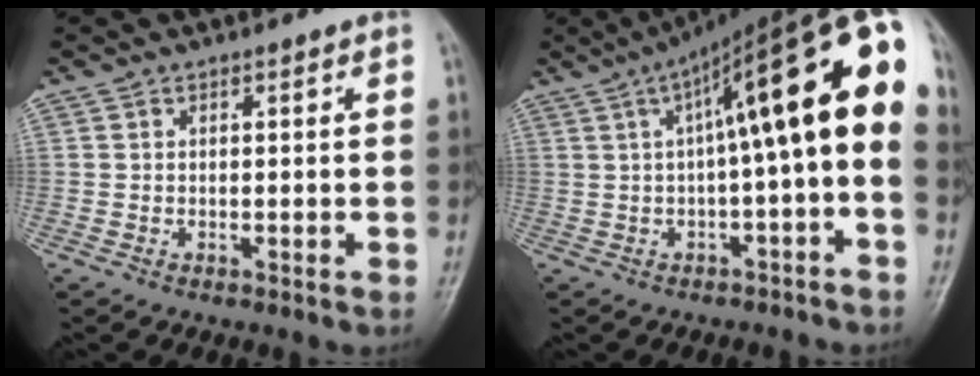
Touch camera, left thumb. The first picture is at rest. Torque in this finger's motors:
{"motor_torque": [0.70, 2.89, 2.12, -0.64, 0.41]}